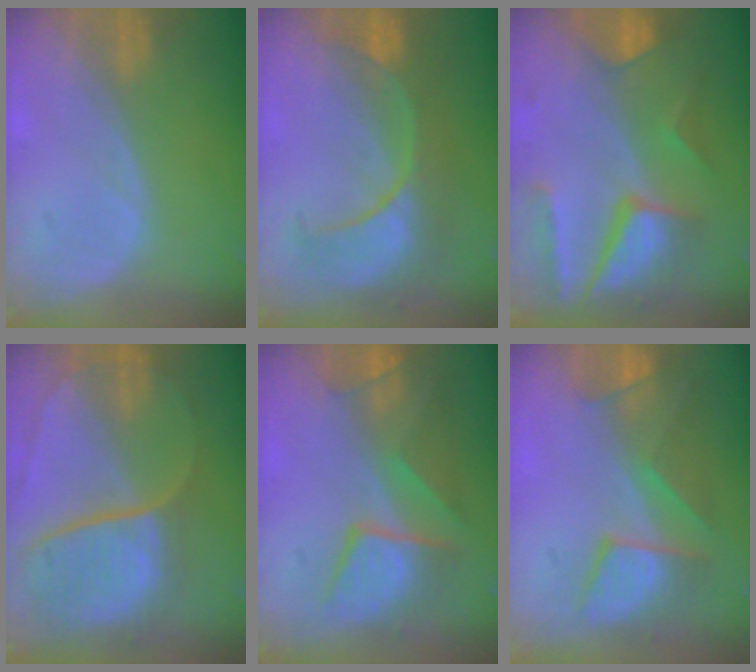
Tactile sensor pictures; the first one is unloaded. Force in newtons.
{"total": 8.4, "press": 8.4, "slide": 0.2}
{"total": 10.3, "press": 8.8, "slide": 5.4}
{"total": 10.9, "press": 9.0, "slide": 6.1}
{"total": 10.1, "press": 8.7, "slide": 5.0}
{"total": 8.8, "press": 8.2, "slide": 3.0}